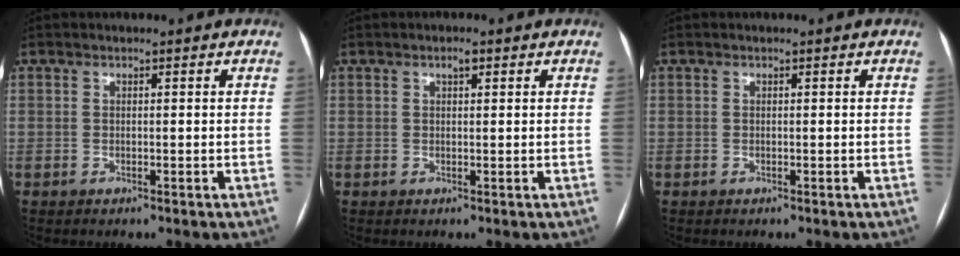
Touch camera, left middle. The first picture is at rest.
{"total": 1.2, "force": [0.6, 0.4, 0.9], "torque": [-0.015, 0.004, 0.010]}
{"total": 0.0}